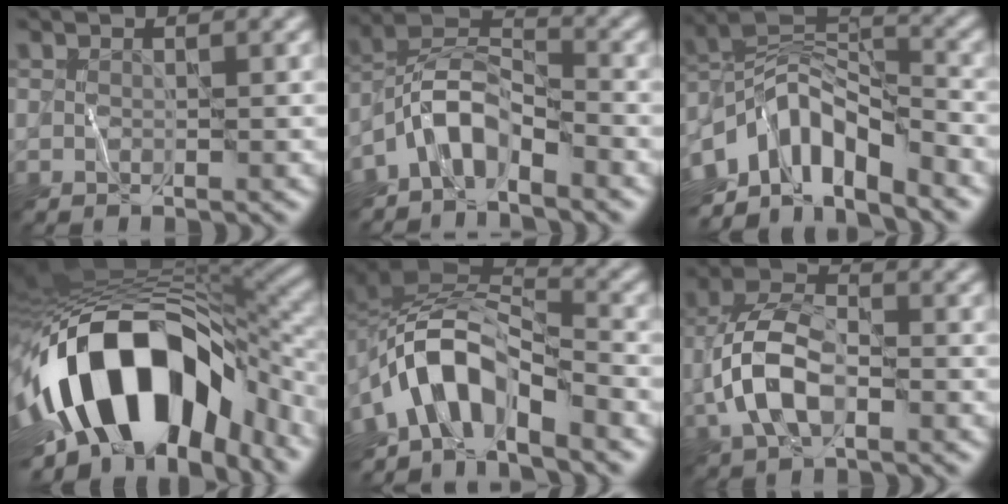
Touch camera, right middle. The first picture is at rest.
{"total": 4.8, "force": [-3.4, 1.9, 2.8], "torque": [-0.045, 0.009, -0.078]}
{"total": 9.4, "force": [-4.9, 4.0, 6.9], "torque": [-0.109, 0.010, -0.104]}
{"total": 16.4, "force": [-4.5, 9.4, 12.7], "torque": [-0.221, 0.006, -0.075]}
{"total": 7.8, "force": [-4.2, 3.7, 5.4], "torque": [-0.078, 0.012, -0.089]}
{"total": 6.1, "force": [-1.7, 3.3, 4.9], "torque": [-0.105, 0.008, -0.040]}